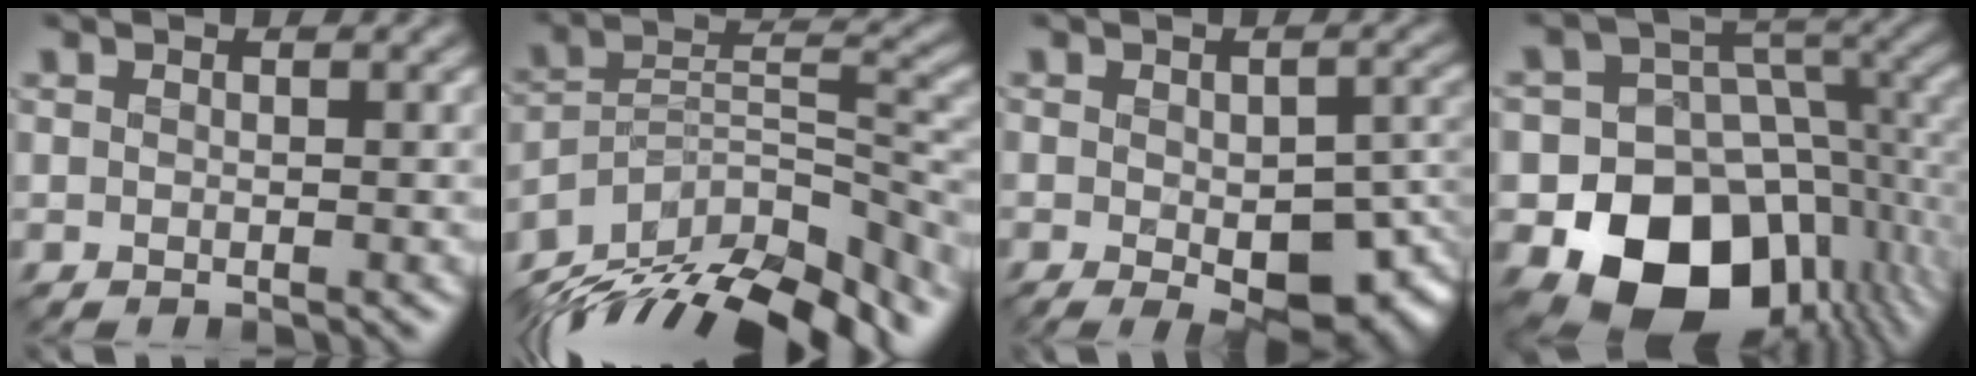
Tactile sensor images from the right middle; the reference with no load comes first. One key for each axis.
{"total": 15.1, "fx": -12.1, "fy": 5.3, "fz": 7.4, "tx": -0.155, "ty": 0.013, "tz": -0.196}
{"total": 10.2, "fx": -3.5, "fy": 4.6, "fz": 8.3, "tx": -0.123, "ty": -0.030, "tz": -0.037}
{"total": 16.1, "fx": -6.4, "fy": 12.3, "fz": 8.1, "tx": -0.121, "ty": -0.024, "tz": -0.106}